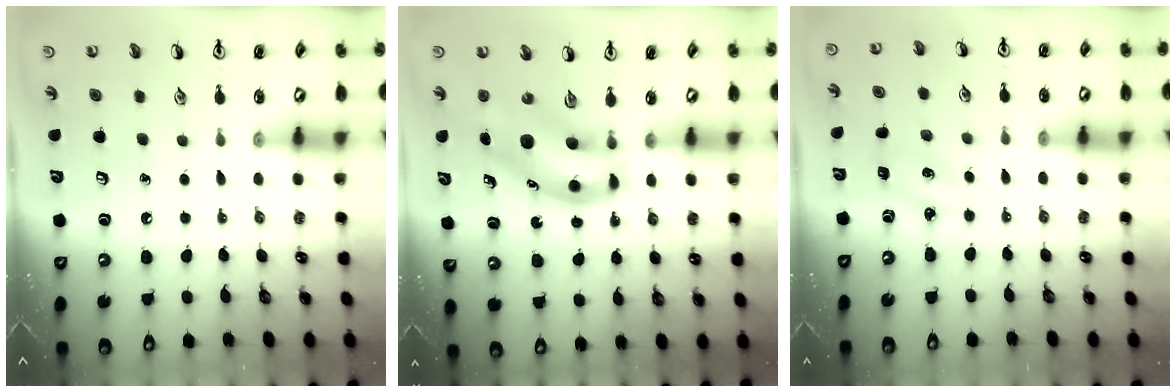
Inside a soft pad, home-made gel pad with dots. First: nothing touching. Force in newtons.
{"total": 9.2, "press": 8.9, "slide": 2.6}
{"total": 2.5, "press": 2.3, "slide": 0.9}